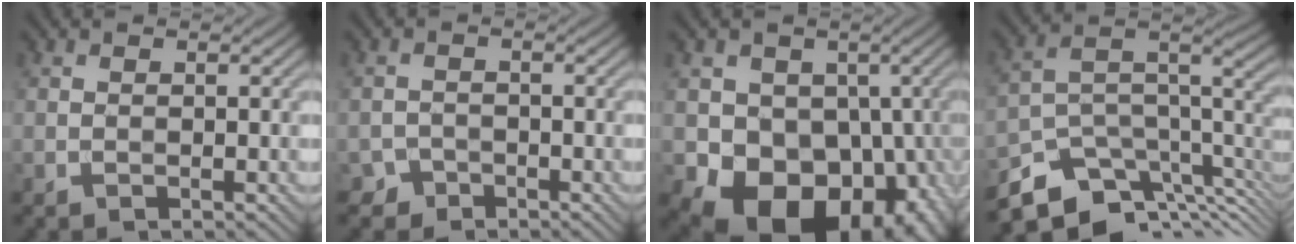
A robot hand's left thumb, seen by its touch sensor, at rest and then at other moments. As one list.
[{"total": 2.0, "force": [-1.6, 1.3, 0.0], "torque": [0.004, 0.005, -0.033]}, {"total": 16.6, "force": [-5.5, 12.7, 9.1], "torque": [-0.112, -0.041, -0.090]}, {"total": 11.1, "force": [-7.0, 5.4, 6.7], "torque": [-0.142, -0.012, -0.112]}]